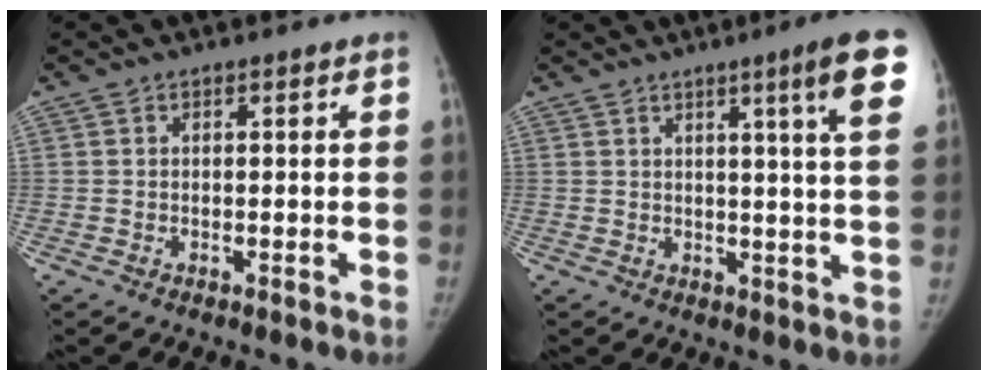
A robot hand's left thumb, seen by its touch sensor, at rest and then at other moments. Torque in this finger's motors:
{"motor_torque": [0.07, 0.17, 1.04, -0.37, 0.05]}